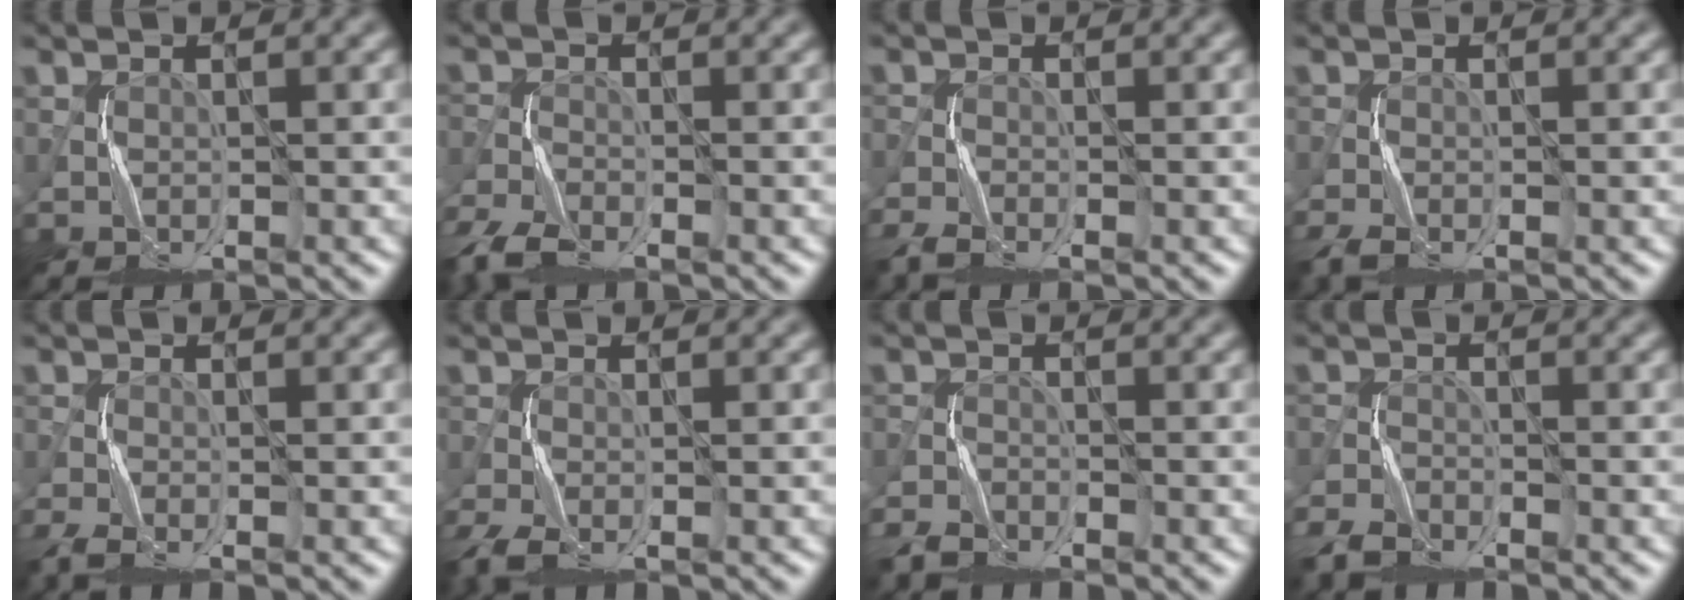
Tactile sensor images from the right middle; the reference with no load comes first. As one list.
[{"total": 5.0, "force": [-4.0, 1.7, 2.4], "torque": [-0.058, -0.012, -0.090]}, {"total": 3.0, "force": [-2.6, 0.8, 1.3], "torque": [-0.037, -0.009, -0.059]}, {"total": 2.5, "force": [-1.9, 0.8, 1.4], "torque": [-0.042, -0.007, -0.039]}, {"total": 2.8, "force": [-2.3, 0.6, 1.5], "torque": [-0.044, -0.009, -0.051]}, {"total": 3.2, "force": [-2.2, 1.1, 2.0], "torque": [-0.058, -0.010, -0.046]}, {"total": 3.3, "force": [-3.0, 1.2, 0.8], "torque": [-0.022, -0.009, -0.067]}, {"total": 3.9, "force": [-3.5, 1.3, 1.1], "torque": [-0.028, -0.012, -0.076]}]